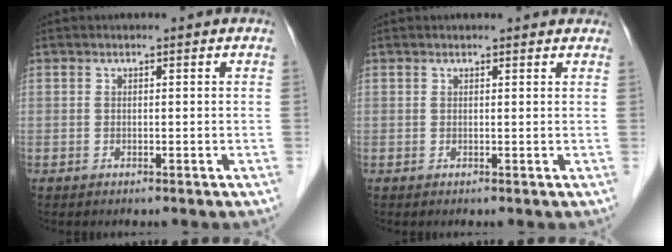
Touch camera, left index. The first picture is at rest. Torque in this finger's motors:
{"motor_torque": [0.10, -0.10, 0.04, 0.02]}